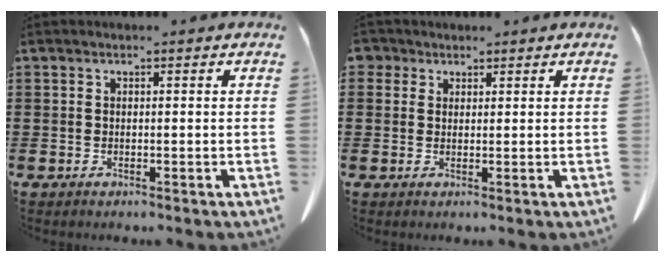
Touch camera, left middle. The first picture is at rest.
{"total": 2.1, "force": [1.4, 1.5, 0.4], "torque": [-0.016, 0.006, 0.027]}